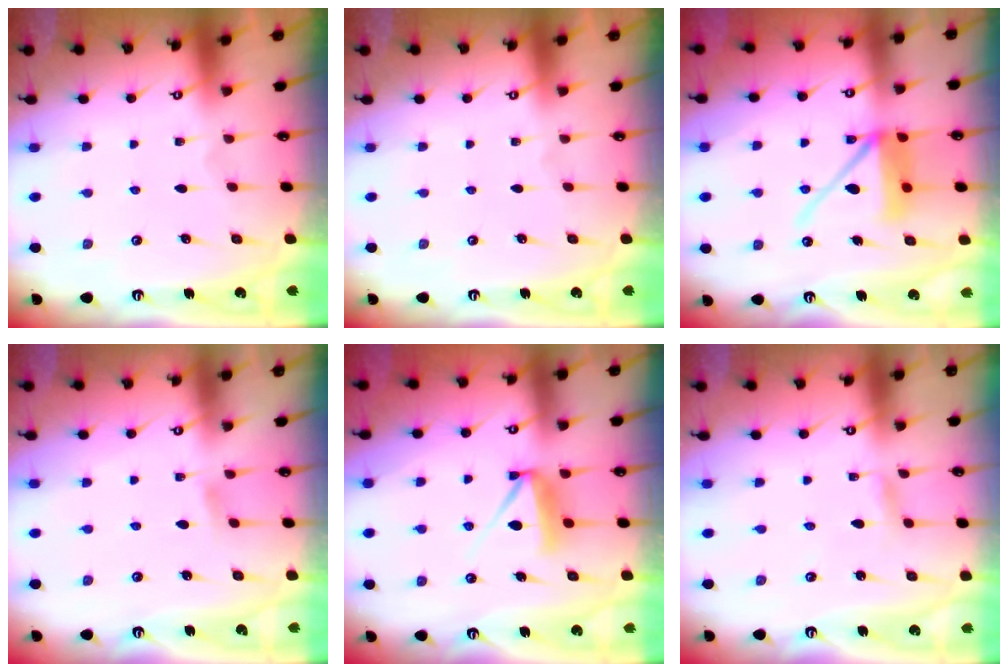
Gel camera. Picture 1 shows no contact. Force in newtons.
{"total": 0.0}
{"total": 12.3, "press": 12.1, "slide": 1.9}
{"total": 3.7, "press": 3.6, "slide": 0.5}
{"total": 9.5, "press": 9.4, "slide": 0.9}
{"total": 2.2, "press": 2.2, "slide": 0.2}